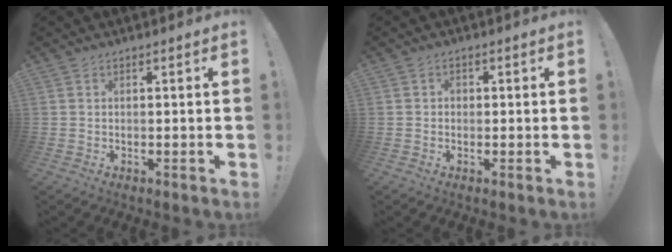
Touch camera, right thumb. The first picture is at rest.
{"total": 1.1, "force": [-0.5, 0.9, 0.6], "torque": [-0.017, 0.008, -0.009]}